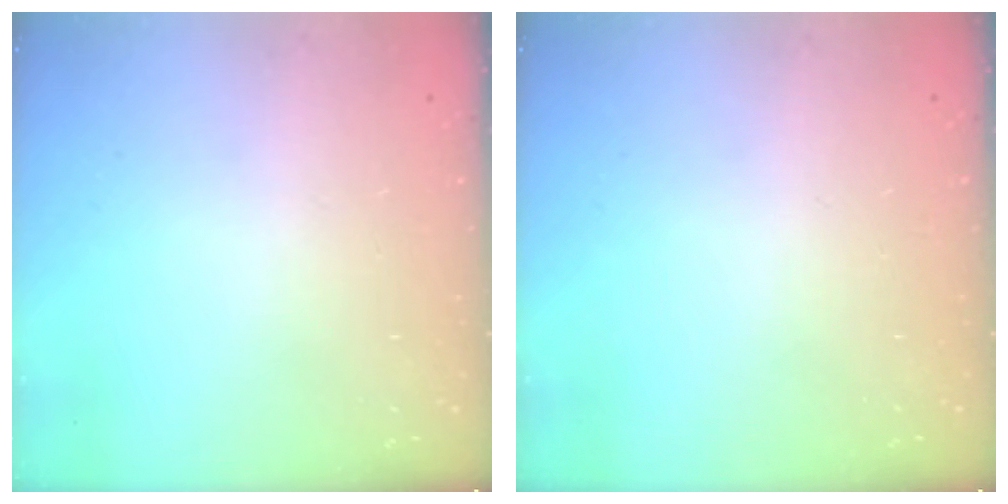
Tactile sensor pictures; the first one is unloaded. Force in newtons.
{"total": 0.0}